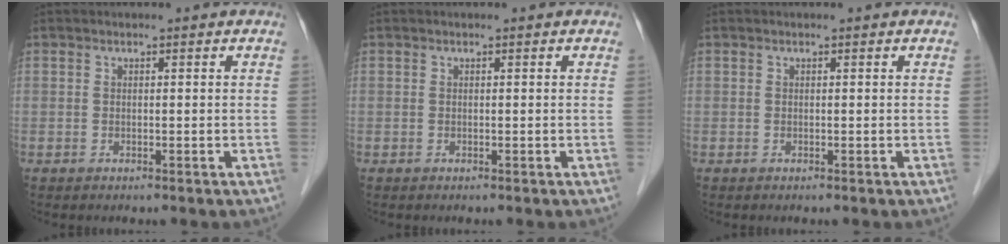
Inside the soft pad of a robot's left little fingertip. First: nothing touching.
{"total": 0.0}
{"total": 0.0}